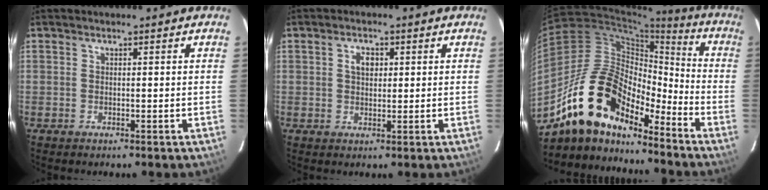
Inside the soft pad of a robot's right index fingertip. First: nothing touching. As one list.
[{"total": 2.9, "force": [0.8, 2.0, 2.0], "torque": [-0.031, 0.008, 0.014]}, {"total": 17.9, "force": [-13.8, 7.2, 8.8], "torque": [-0.156, 0.009, -0.260]}]